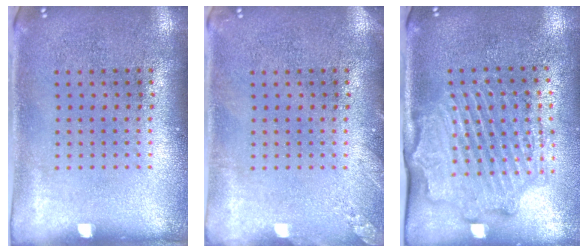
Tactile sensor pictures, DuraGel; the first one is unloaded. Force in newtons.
{"total": 1.2, "press": 1.2, "slide": 0.1}
{"total": 2.2, "press": 2.2, "slide": 0.2}